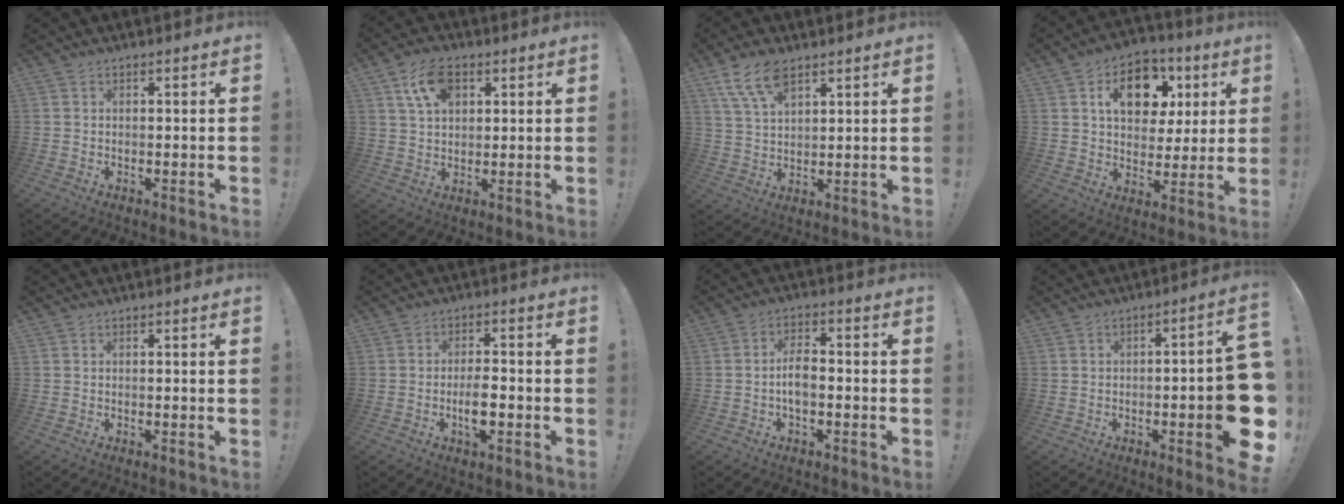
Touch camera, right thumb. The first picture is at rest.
{"total": 9.7, "force": [4.4, 5.8, 6.4], "torque": [-0.108, -0.001, 0.085]}
{"total": 9.3, "force": [6.0, 4.0, 5.9], "torque": [-0.111, -0.020, 0.114]}
{"total": 15.3, "force": [6.0, 10.6, 9.2], "torque": [-0.131, -0.015, 0.111]}
{"total": 0.6, "force": [0.0, -0.4, 0.5], "torque": [-0.003, -0.004, -0.003]}
{"total": 6.5, "force": [-2.2, 2.2, 5.8], "torque": [-0.104, -0.002, -0.041]}
{"total": 5.9, "force": [-1.4, 2.9, 5.0], "torque": [-0.093, 0.000, -0.028]}
{"total": 13.1, "force": [-3.0, 2.4, 12.5], "torque": [-0.161, 0.004, -0.040]}